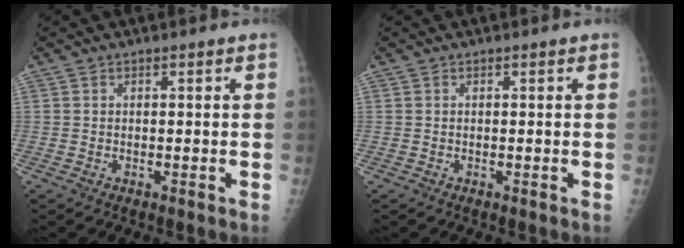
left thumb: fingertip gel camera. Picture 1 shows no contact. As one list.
[{"total": 0.0}]